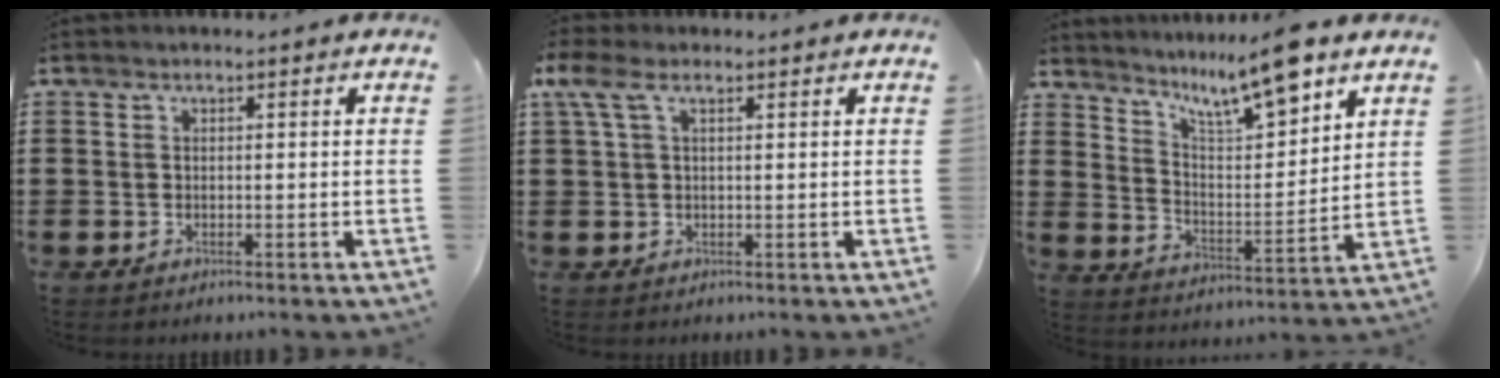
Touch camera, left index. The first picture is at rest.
{"total": 3.6, "force": [1.1, 1.7, 3.0], "torque": [-0.079, 0.003, 0.012]}
{"total": 9.2, "force": [7.7, 1.2, 4.8], "torque": [-0.102, -0.041, 0.134]}